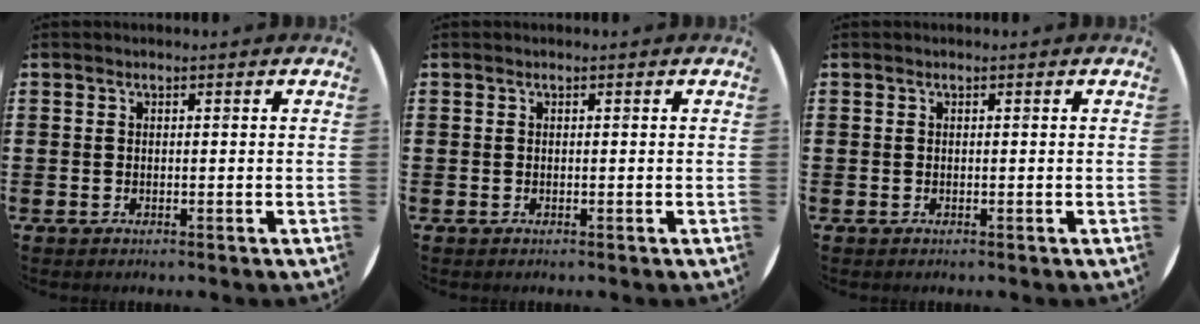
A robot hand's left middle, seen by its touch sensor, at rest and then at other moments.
{"total": 0.0}
{"total": 0.0}